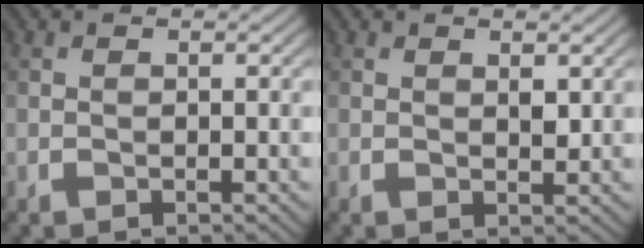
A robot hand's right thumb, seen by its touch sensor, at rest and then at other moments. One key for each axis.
{"total": 1.2, "fx": 0.6, "fy": 0.5, "fz": 1.0, "tx": -0.016, "ty": -0.005, "tz": 0.010}